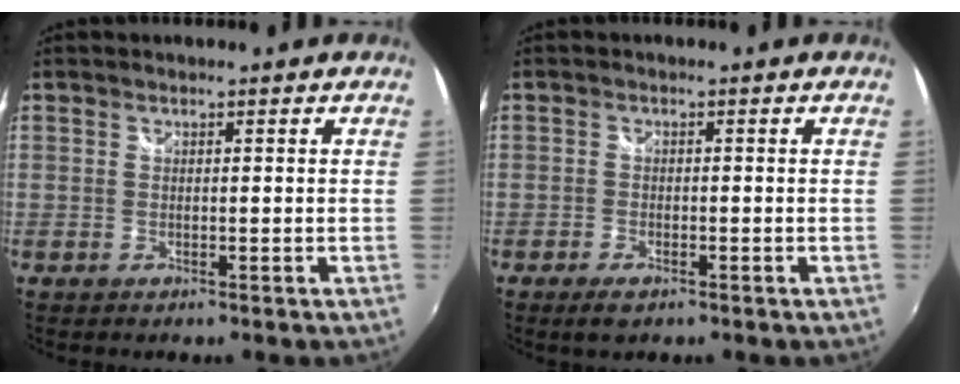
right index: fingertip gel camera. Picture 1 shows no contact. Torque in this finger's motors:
{"motor_torque": [0.18, -0.17, 0.05, 0.00]}